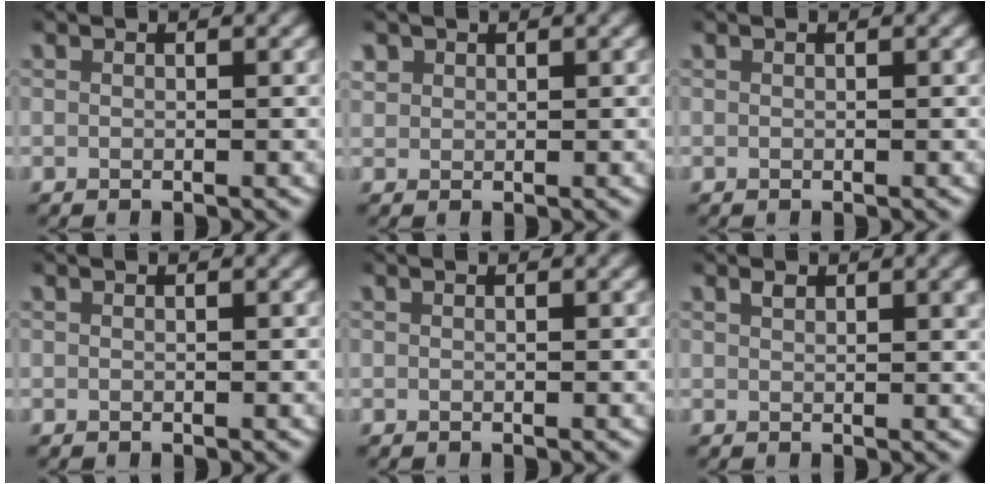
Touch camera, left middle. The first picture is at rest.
{"total": 1.6, "force": [0.8, 1.3, 0.5], "torque": [-0.021, -0.002, 0.021]}
{"total": 0.0}
{"total": 0.0}
{"total": 0.0}
{"total": 1.1, "force": [0.8, 0.3, 0.7], "torque": [-0.006, 0.001, 0.014]}